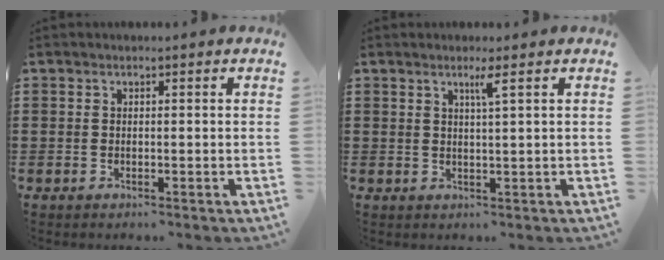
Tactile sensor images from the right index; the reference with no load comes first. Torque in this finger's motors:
{"motor_torque": [0.35, -0.14, 0.06, 0.04]}